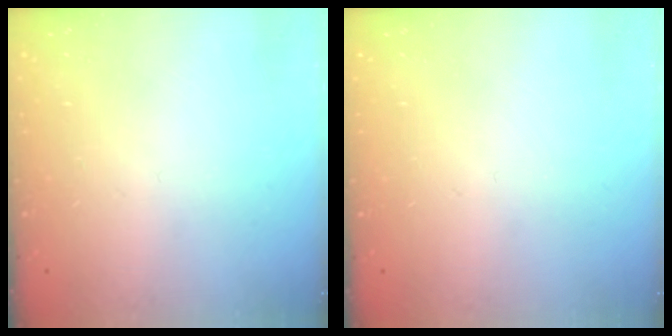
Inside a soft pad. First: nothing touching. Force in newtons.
{"total": 0.0}